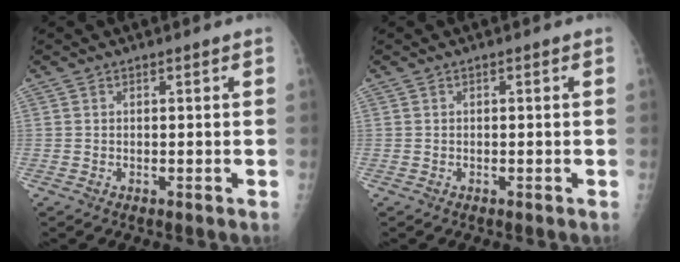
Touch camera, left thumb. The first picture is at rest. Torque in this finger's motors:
{"motor_torque": [0.00, 0.00, 0.00, 0.00, 0.00]}